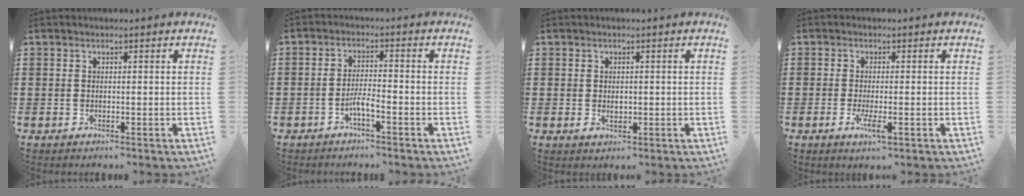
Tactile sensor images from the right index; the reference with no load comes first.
{"total": 3.1, "force": [-1.8, 0.5, 2.5], "torque": [-0.052, 0.002, -0.034]}
{"total": 1.3, "force": [0.0, 0.8, 1.0], "torque": [-0.020, 0.004, 0.000]}
{"total": 3.4, "force": [-1.4, 0.6, 3.0], "torque": [-0.064, -0.012, -0.026]}